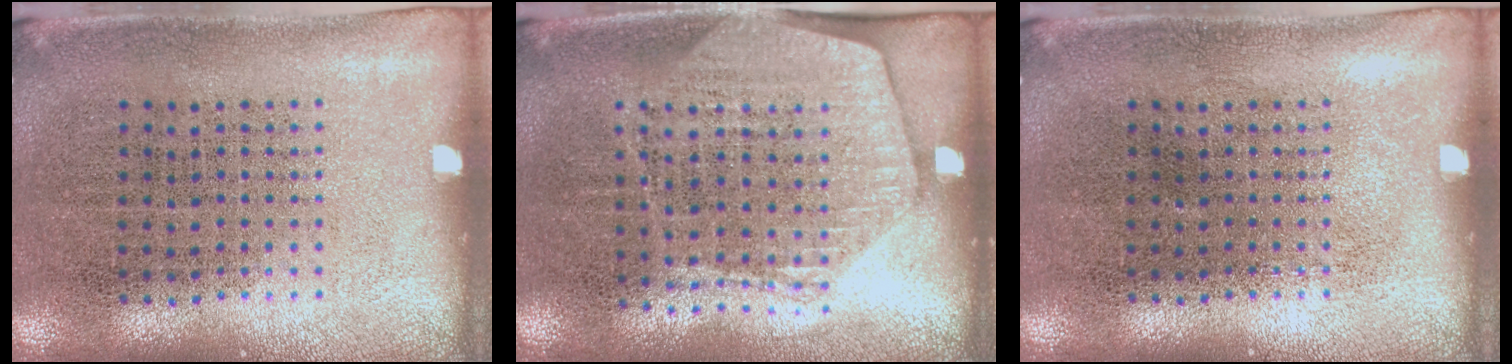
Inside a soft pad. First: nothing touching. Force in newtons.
{"total": 1.6, "press": 1.4, "slide": 0.7}
{"total": 0.0}